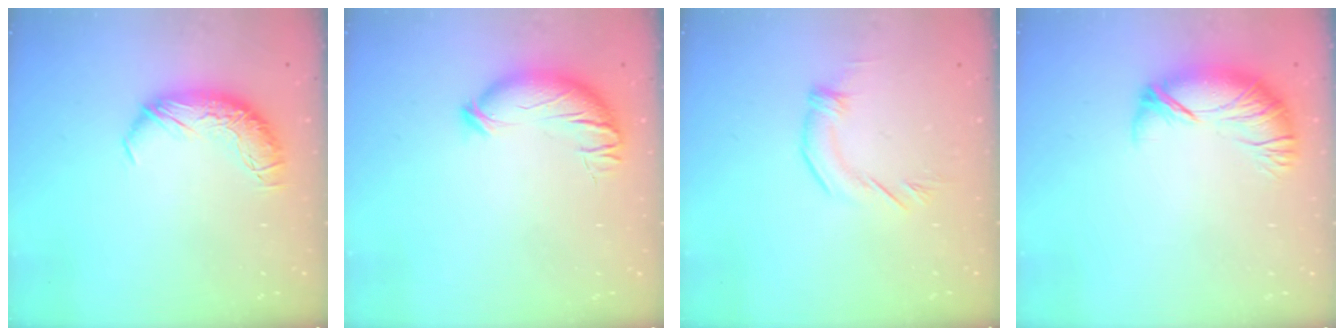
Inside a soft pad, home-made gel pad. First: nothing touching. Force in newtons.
{"total": 4.4, "press": 4.1, "slide": 1.7}
{"total": 3.3, "press": 3.3, "slide": 0.3}
{"total": 2.8, "press": 1.9, "slide": 2.0}